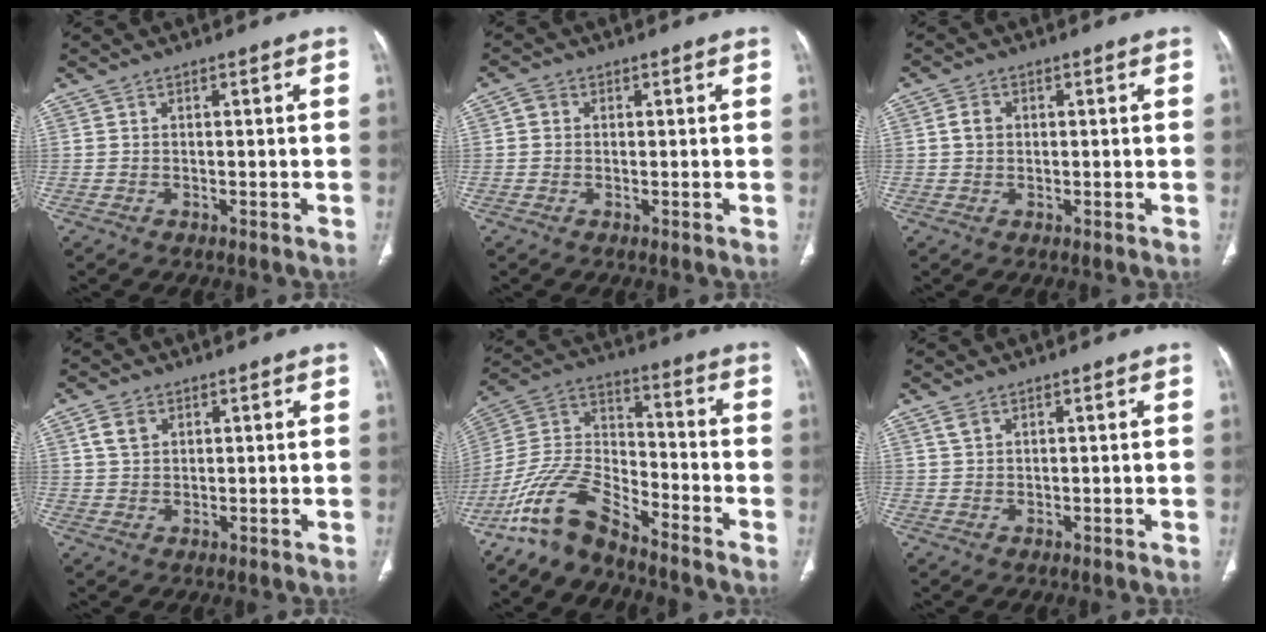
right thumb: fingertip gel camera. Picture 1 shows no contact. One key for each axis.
{"total": 2.0, "fx": 0.3, "fy": 1.7, "fz": 0.9, "tx": -0.012, "ty": 0.005, "tz": 0.003}
{"total": 2.7, "fx": 0.4, "fy": 2.1, "fz": 1.6, "tx": -0.025, "ty": 0.004, "tz": 0.006}
{"total": 3.8, "fx": 1.7, "fy": 2.7, "fz": 2.1, "tx": -0.034, "ty": 0.000, "tz": 0.035}
{"total": 12.4, "fx": -10.2, "fy": 3.9, "fz": 5.8, "tx": -0.121, "ty": 0.079, "tz": -0.205}
{"total": 1.6, "fx": 1.0, "fy": 0.9, "fz": 0.8, "tx": -0.017, "ty": 0.003, "tz": 0.024}